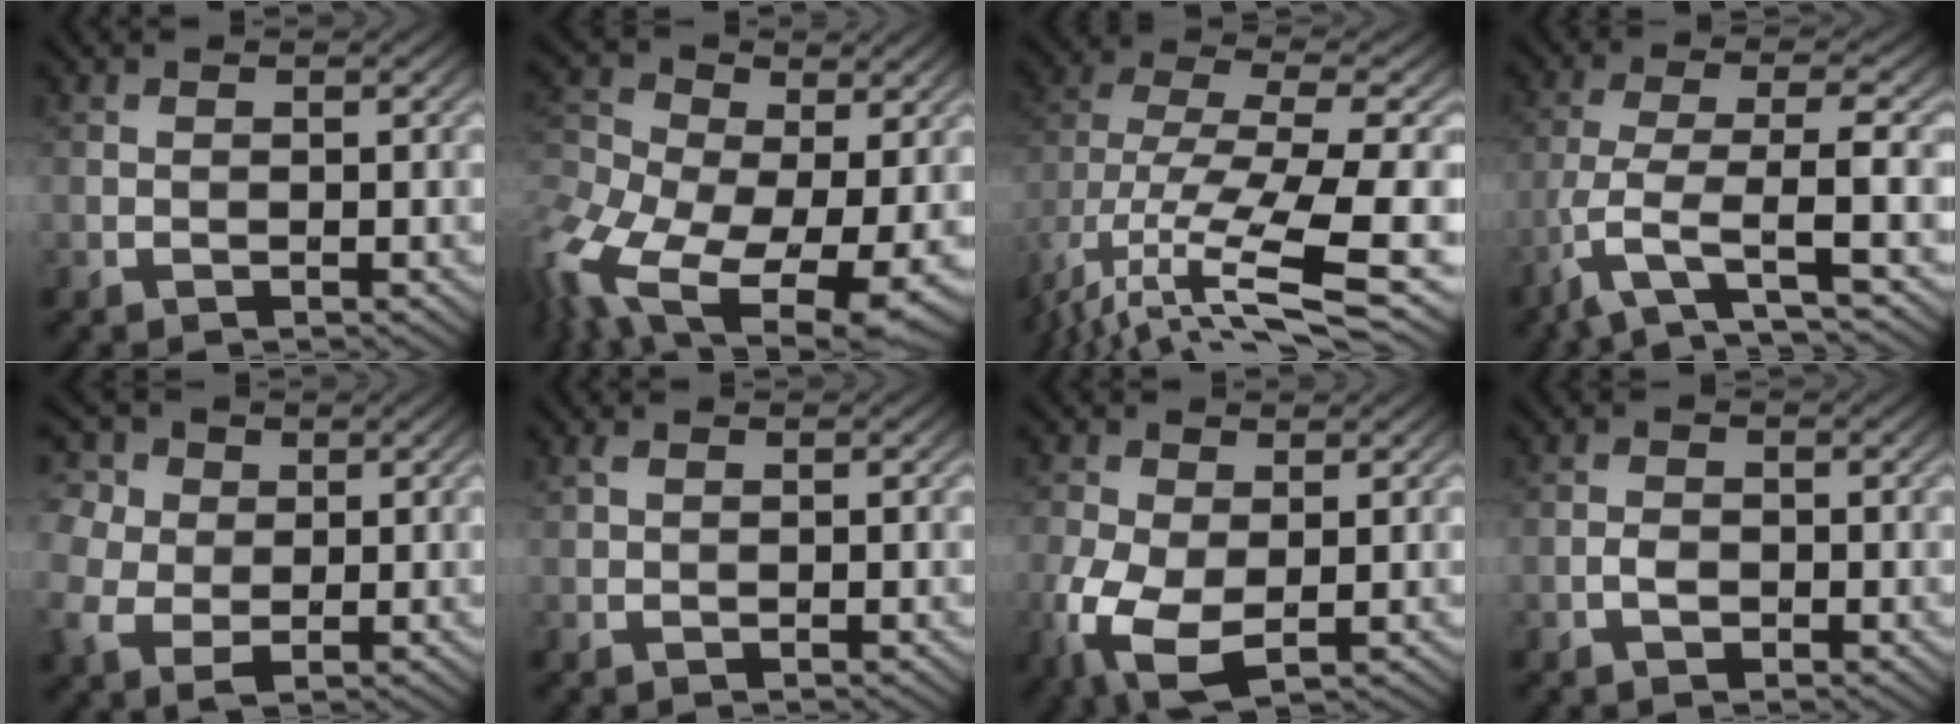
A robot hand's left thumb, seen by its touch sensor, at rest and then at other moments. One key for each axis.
{"total": 16.8, "fx": -6.5, "fy": 10.0, "fz": 11.9, "tx": -0.294, "ty": -0.027, "tz": -0.102}
{"total": 12.2, "fx": -5.1, "fy": 4.1, "fz": 10.3, "tx": -0.234, "ty": -0.014, "tz": -0.073}
{"total": 6.3, "fx": -2.9, "fy": 1.3, "fz": 5.5, "tx": -0.111, "ty": 0.004, "tz": -0.075}
{"total": 7.0, "fx": 0.8, "fy": 5.8, "fz": 3.8, "tx": -0.126, "ty": 0.005, "tz": 0.002}
{"total": 0.8, "fx": 0.4, "fy": 0.3, "fz": 0.6, "tx": -0.015, "ty": 0.004, "tz": 0.005}
{"total": 7.7, "fx": -2.4, "fy": 4.3, "fz": 5.9, "tx": -0.164, "ty": -0.022, "tz": -0.048}
{"total": 1.4, "fx": -0.6, "fy": 0.9, "fz": 0.9, "tx": -0.014, "ty": 0.003, "tz": -0.013}